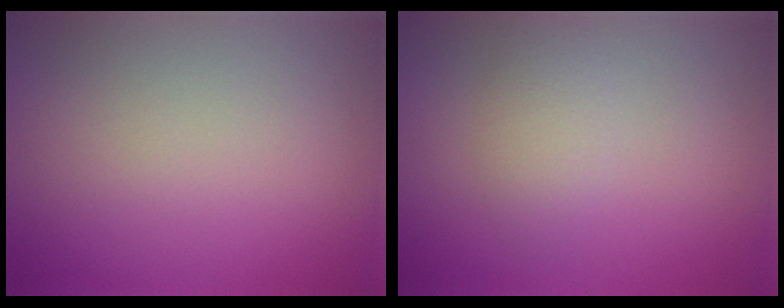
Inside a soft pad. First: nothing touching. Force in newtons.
{"total": 2.2, "press": 2.1, "slide": 0.1}